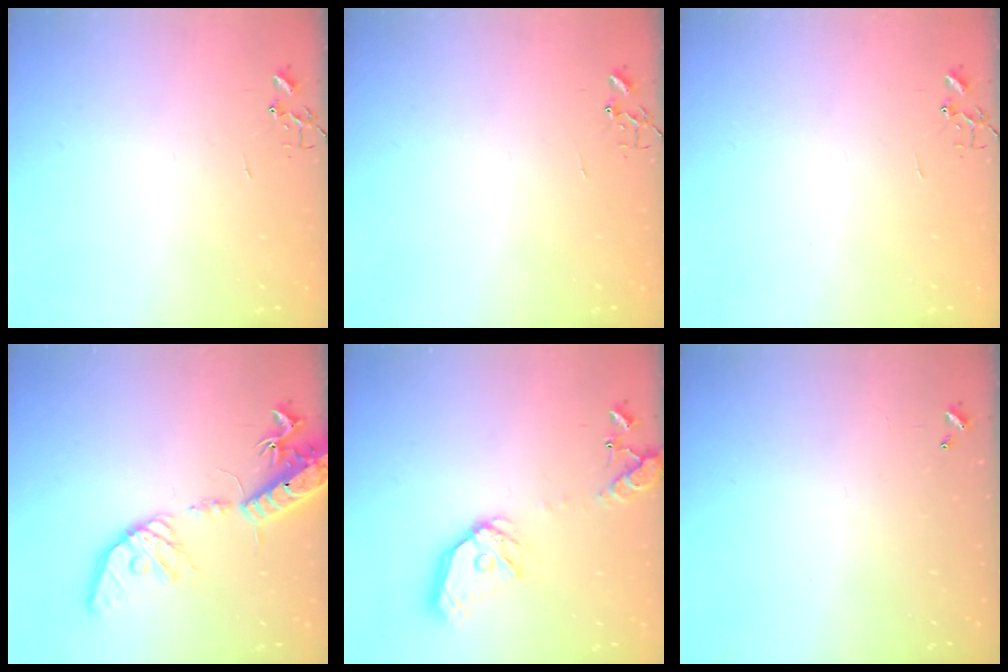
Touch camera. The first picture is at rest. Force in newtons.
{"total": 0.0}
{"total": 0.0}
{"total": 19.4, "press": 19.1, "slide": 3.3}
{"total": 16.8, "press": 16.6, "slide": 2.9}
{"total": 0.0}